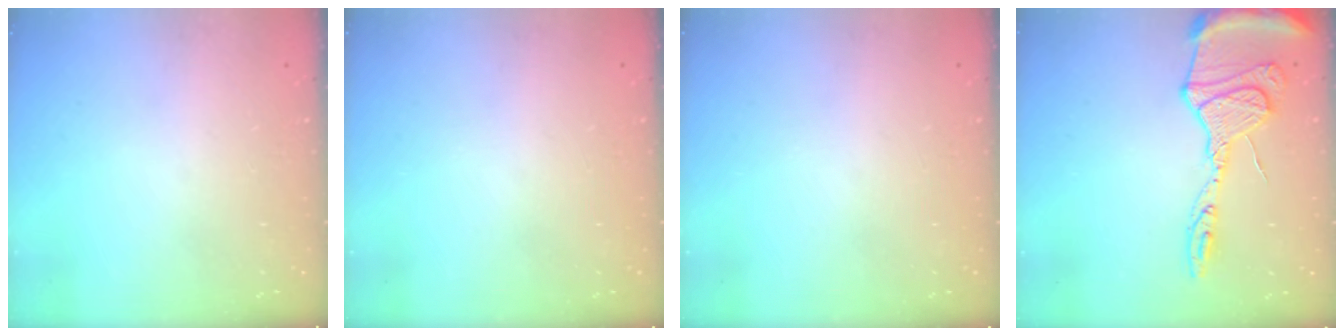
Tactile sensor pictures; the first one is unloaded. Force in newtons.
{"total": 0.0}
{"total": 0.0}
{"total": 17.5, "press": 17.4, "slide": 1.6}